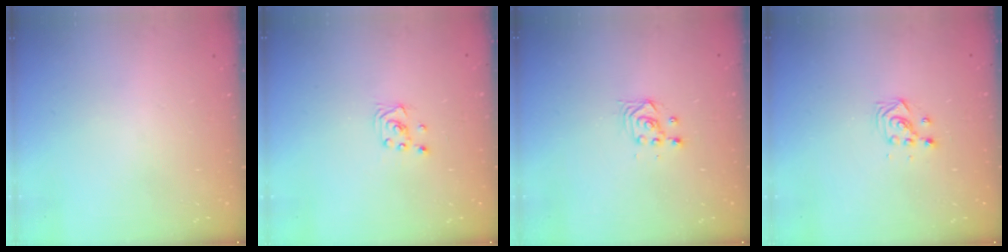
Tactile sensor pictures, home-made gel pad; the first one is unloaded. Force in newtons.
{"total": 2.0, "press": 2.0, "slide": 0.1}
{"total": 3.3, "press": 3.3, "slide": 0.4}
{"total": 2.9, "press": 2.9, "slide": 0.3}